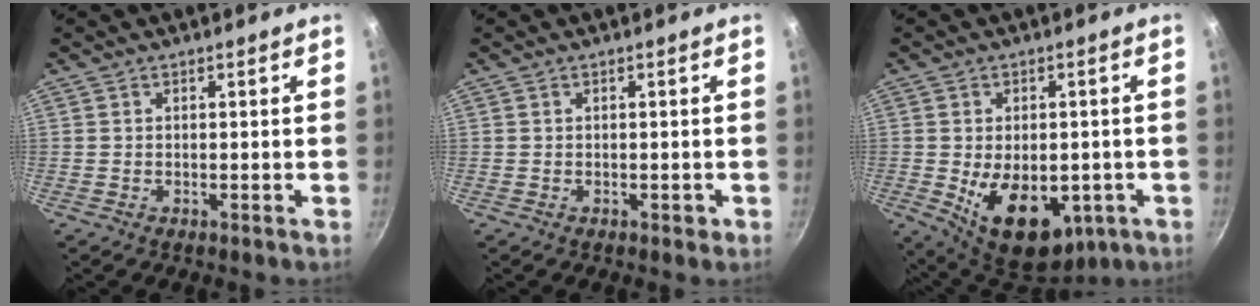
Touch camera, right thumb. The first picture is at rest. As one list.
[{"total": 1.0, "force": [-0.3, 0.7, 0.6], "torque": [-0.003, 0.004, -0.003]}, {"total": 15.7, "force": [-3.9, 9.8, 11.6], "torque": [-0.140, -0.009, -0.034]}]